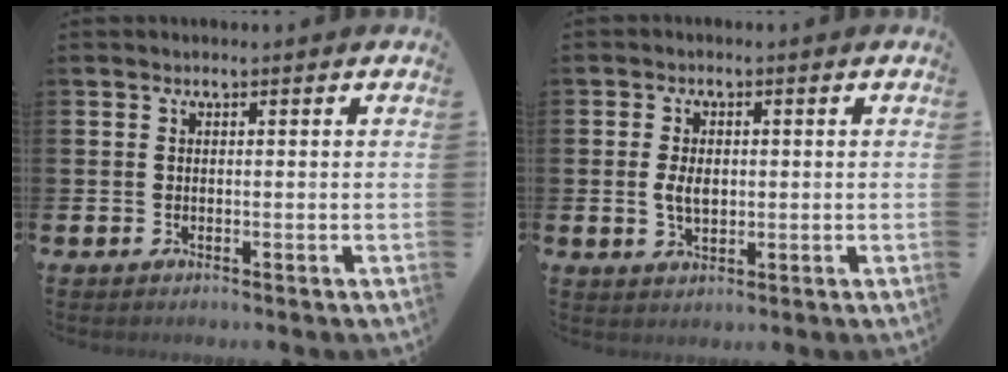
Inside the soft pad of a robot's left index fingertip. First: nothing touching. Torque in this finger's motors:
{"motor_torque": [0.70, -0.07, 0.13, 0.04]}